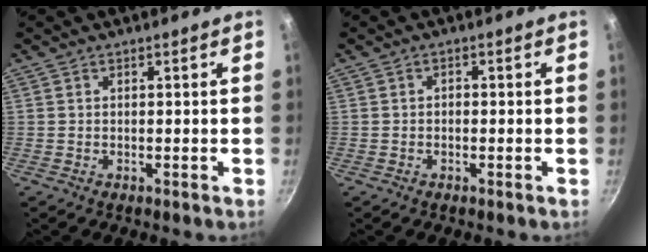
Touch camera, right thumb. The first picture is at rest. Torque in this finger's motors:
{"motor_torque": [-0.20, -0.05, -0.04, -0.13, 0.04]}